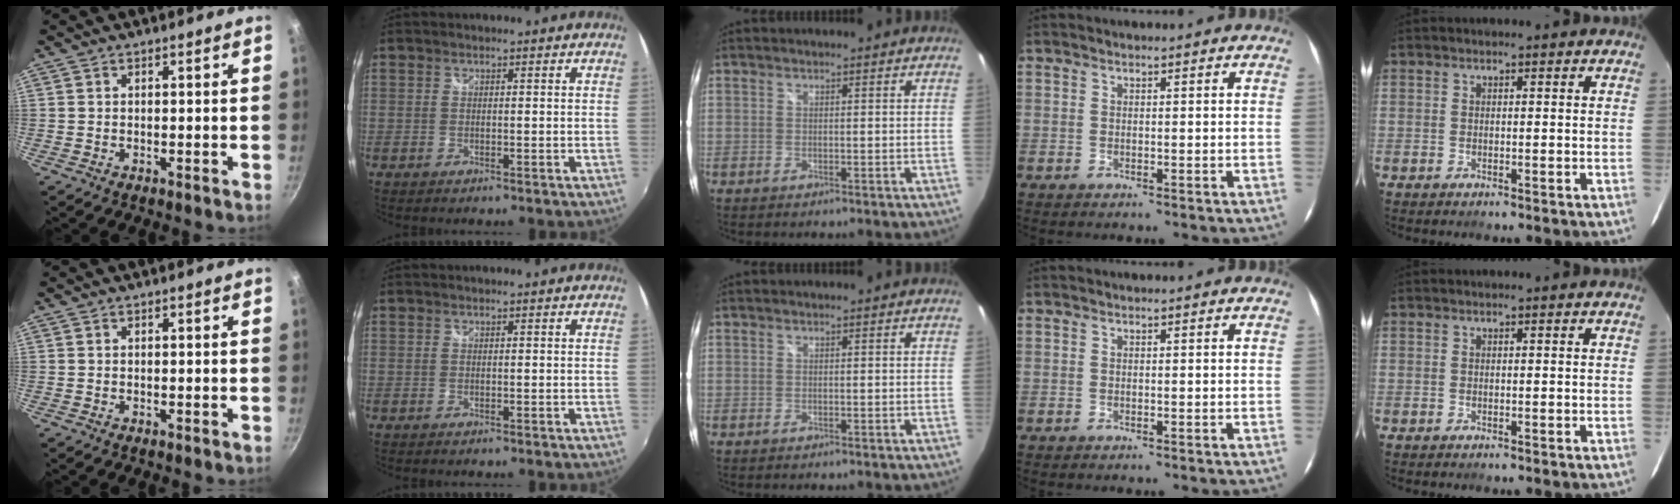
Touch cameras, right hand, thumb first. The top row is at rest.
{}